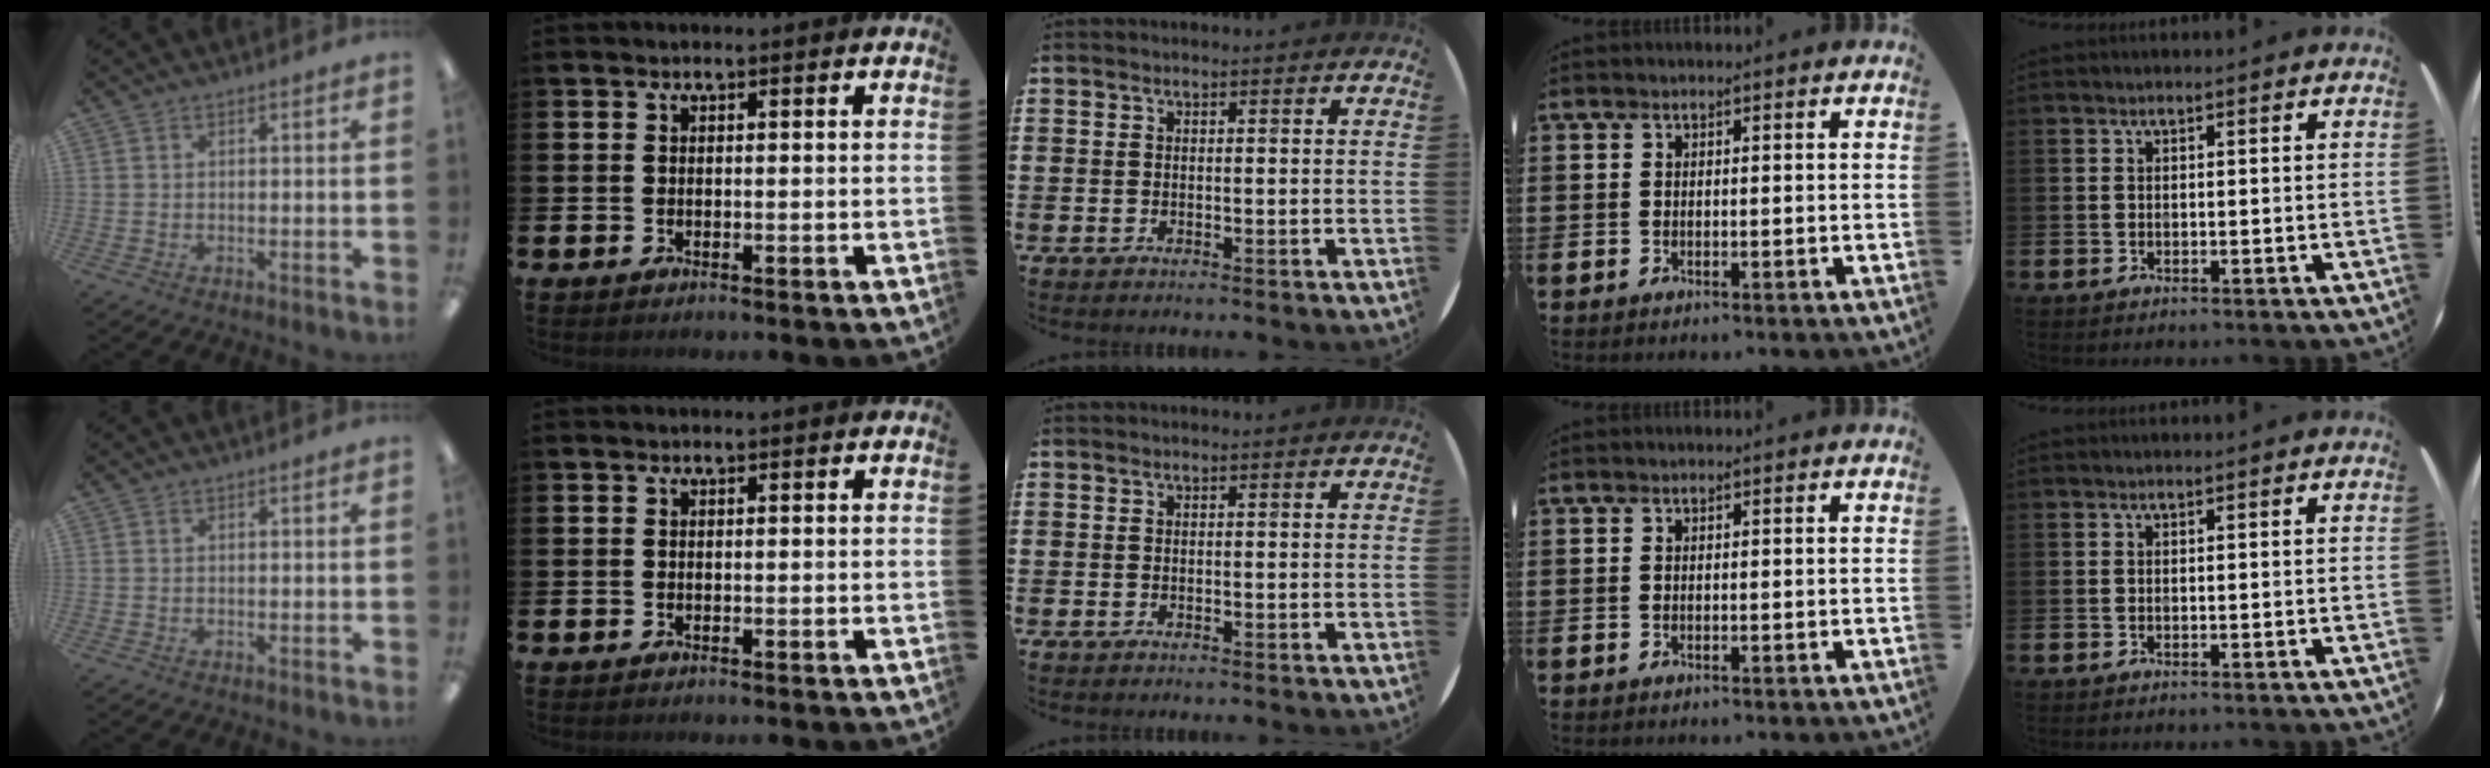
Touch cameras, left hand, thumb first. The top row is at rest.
{}